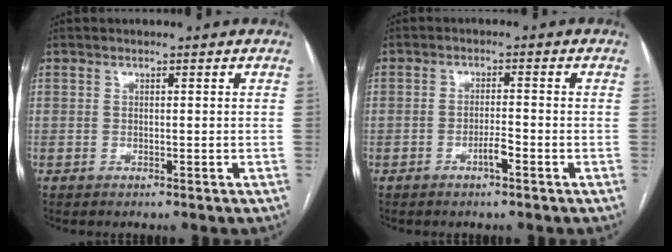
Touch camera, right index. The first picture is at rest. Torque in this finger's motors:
{"motor_torque": [0.38, 0.36, 0.24, 0.05]}